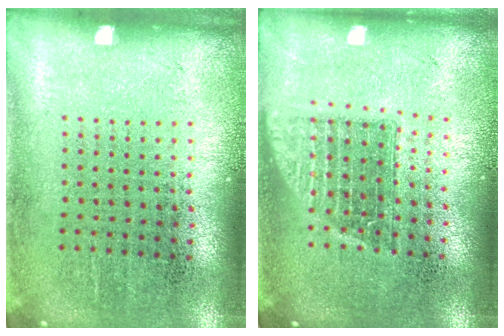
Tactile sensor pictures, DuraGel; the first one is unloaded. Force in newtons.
{"total": 1.4, "press": 1.1, "slide": 0.8}